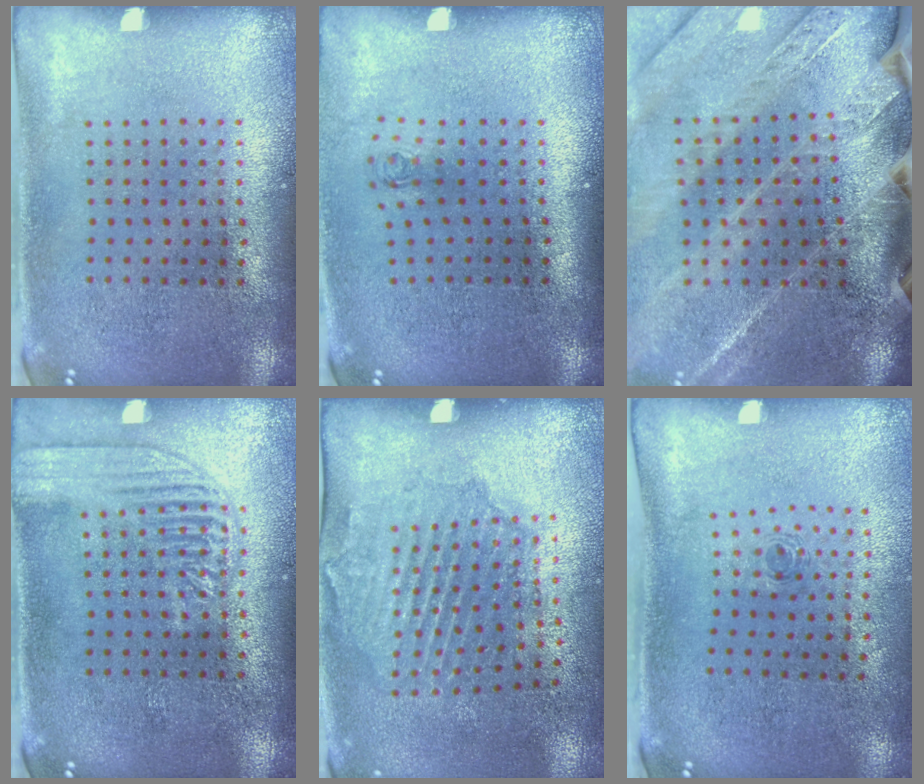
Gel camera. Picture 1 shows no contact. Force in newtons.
{"total": 0.7, "press": 0.3, "slide": 0.7}
{"total": 3.8, "press": 3.3, "slide": 1.9}
{"total": 2.5, "press": 2.5, "slide": 0.3}
{"total": 1.8, "press": 1.5, "slide": 0.9}
{"total": 0.5, "press": 0.3, "slide": 0.5}